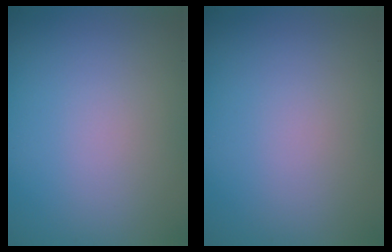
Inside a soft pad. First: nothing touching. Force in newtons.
{"total": 0.0}